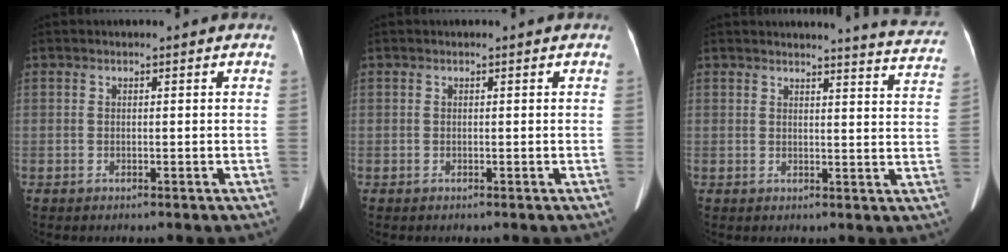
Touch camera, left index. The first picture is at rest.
{"total": 0.0}
{"total": 10.8, "force": [10.6, -0.4, 1.8], "torque": [-0.011, -0.070, 0.096]}